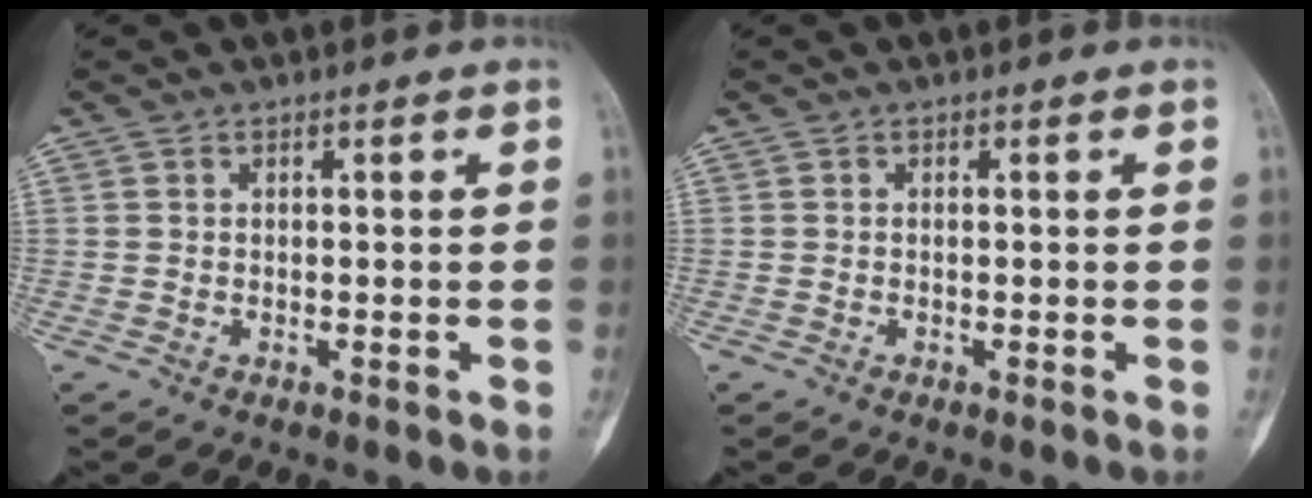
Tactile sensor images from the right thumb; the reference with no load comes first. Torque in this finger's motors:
{"motor_torque": [-0.23, -0.06, -0.28, 0.16, -0.08]}